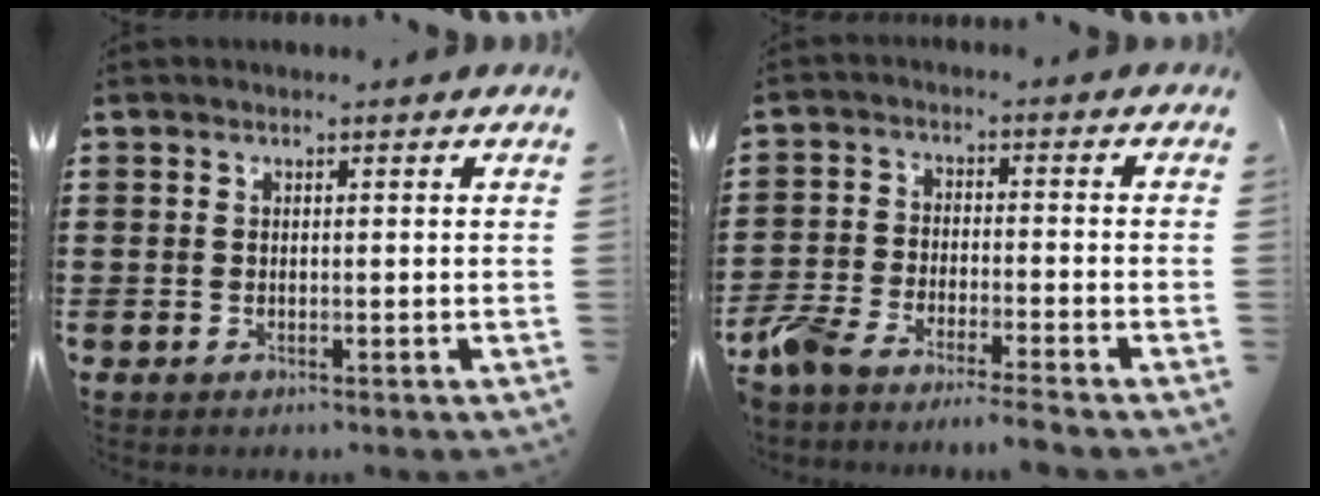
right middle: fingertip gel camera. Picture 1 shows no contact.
{"total": 5.1, "force": [-4.8, 0.1, 1.7], "torque": [-0.065, -0.016, -0.102]}